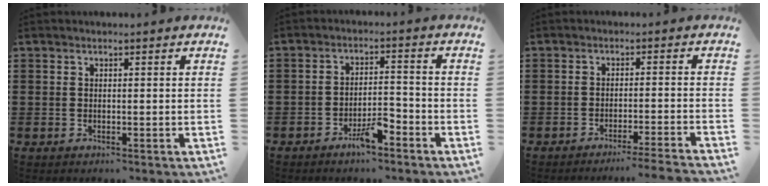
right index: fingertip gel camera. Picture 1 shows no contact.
{"total": 4.5, "force": [-3.3, 1.1, 2.8], "torque": [-0.051, 0.007, -0.062]}
{"total": 3.1, "force": [-2.7, -0.8, 1.2], "torque": [-0.019, -0.008, -0.055]}